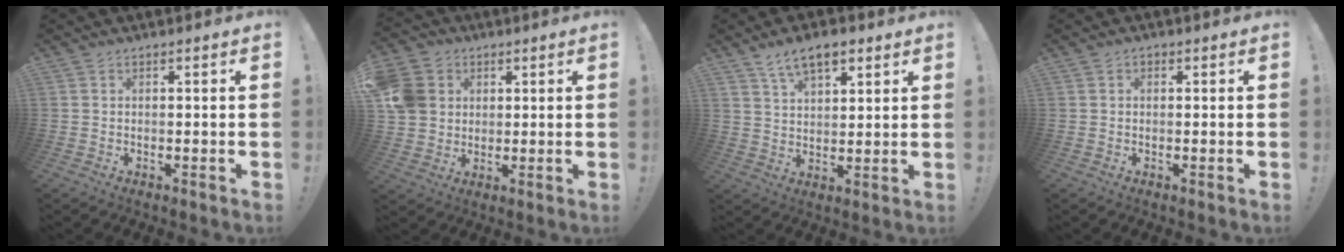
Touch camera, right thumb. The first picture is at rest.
{"total": 10.6, "force": [2.3, 9.6, 4.0], "torque": [-0.077, 0.001, 0.050]}
{"total": 9.0, "force": [5.5, 4.4, 5.5], "torque": [-0.085, -0.015, 0.100]}
{"total": 0.8, "force": [-0.2, 0.7, 0.4], "torque": [0.000, 0.001, -0.006]}